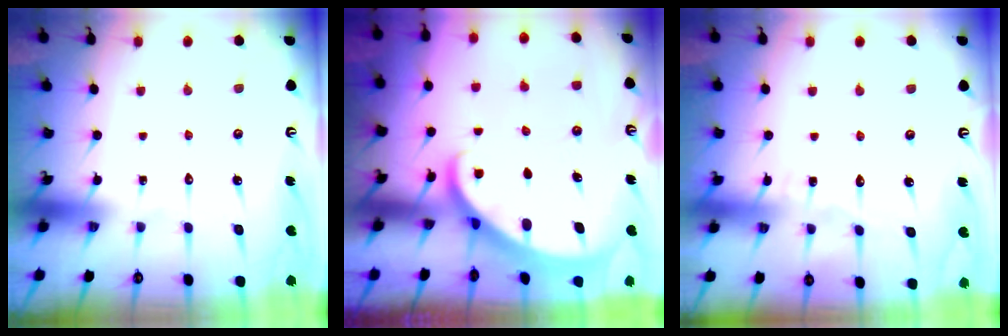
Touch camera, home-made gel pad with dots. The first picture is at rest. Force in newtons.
{"total": 2.7, "press": 2.6, "slide": 0.3}
{"total": 3.6, "press": 3.6, "slide": 0.2}